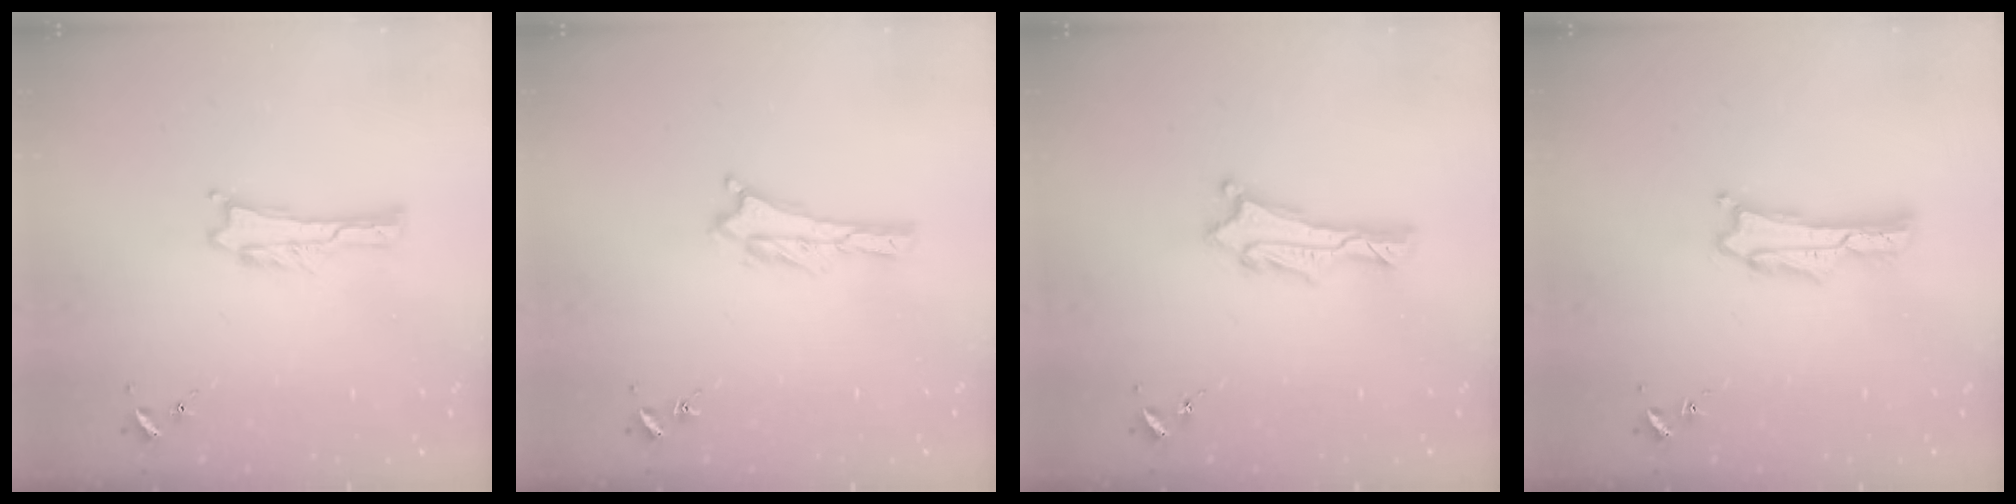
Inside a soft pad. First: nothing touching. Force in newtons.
{"total": 0.0}
{"total": 1.3, "press": 1.2, "slide": 0.1}
{"total": 1.4, "press": 1.4, "slide": 0.0}